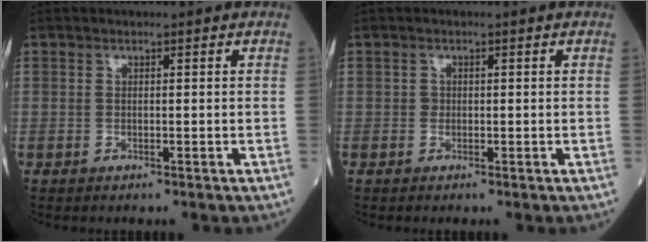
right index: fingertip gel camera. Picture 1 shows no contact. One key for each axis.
{"total": 0.9, "fx": 0.0, "fy": 0.8, "fz": 0.2, "tx": -0.001, "ty": 0.002, "tz": 0.000}